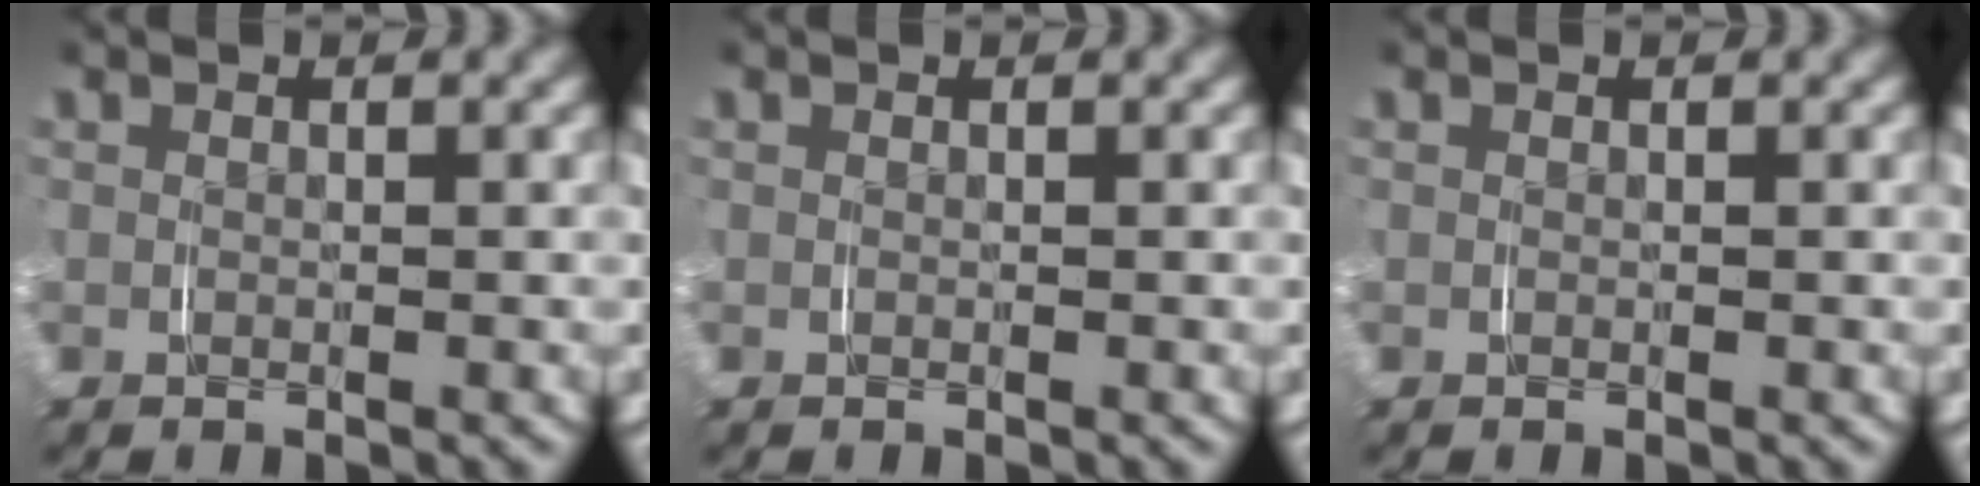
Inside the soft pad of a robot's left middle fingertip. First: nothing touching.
{"total": 0.0}
{"total": 0.0}